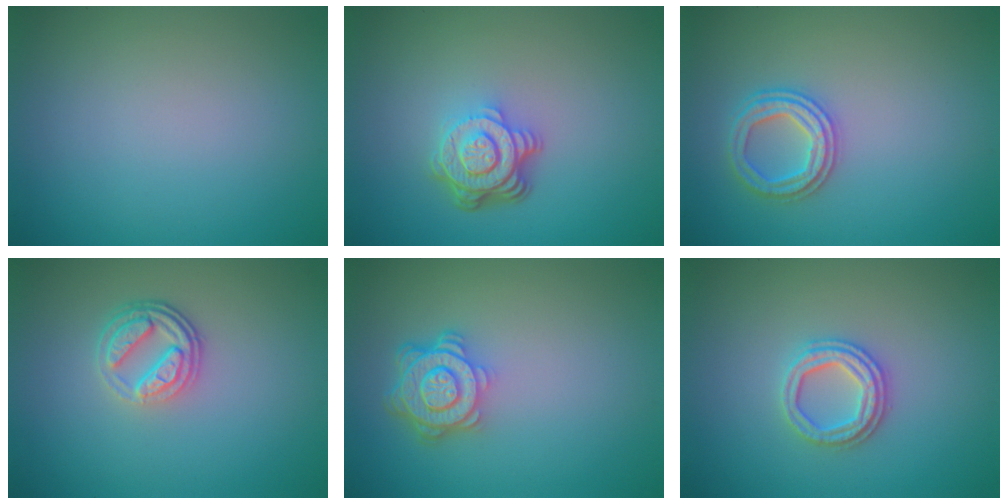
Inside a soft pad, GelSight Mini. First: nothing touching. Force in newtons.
{"total": 4.9, "press": 3.5, "slide": 3.4}
{"total": 2.6, "press": 2.6, "slide": 0.1}
{"total": 3.7, "press": 2.8, "slide": 2.4}
{"total": 4.7, "press": 3.6, "slide": 3.1}
{"total": 2.9, "press": 2.7, "slide": 1.0}